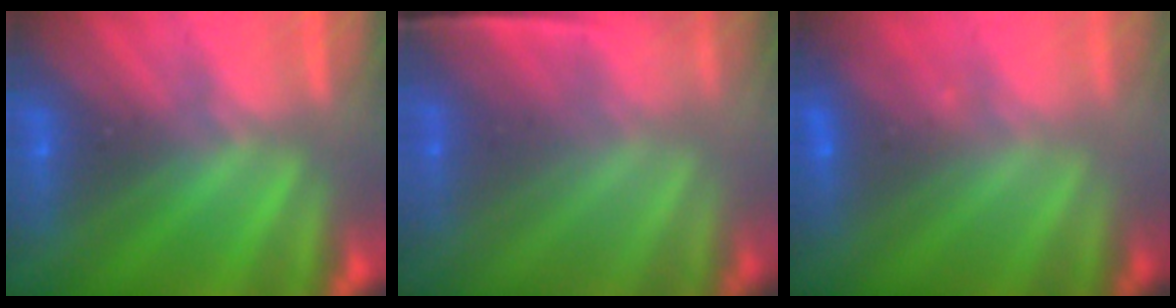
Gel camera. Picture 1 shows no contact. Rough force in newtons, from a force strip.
{"total": 1.1}
{"total": 2.9}